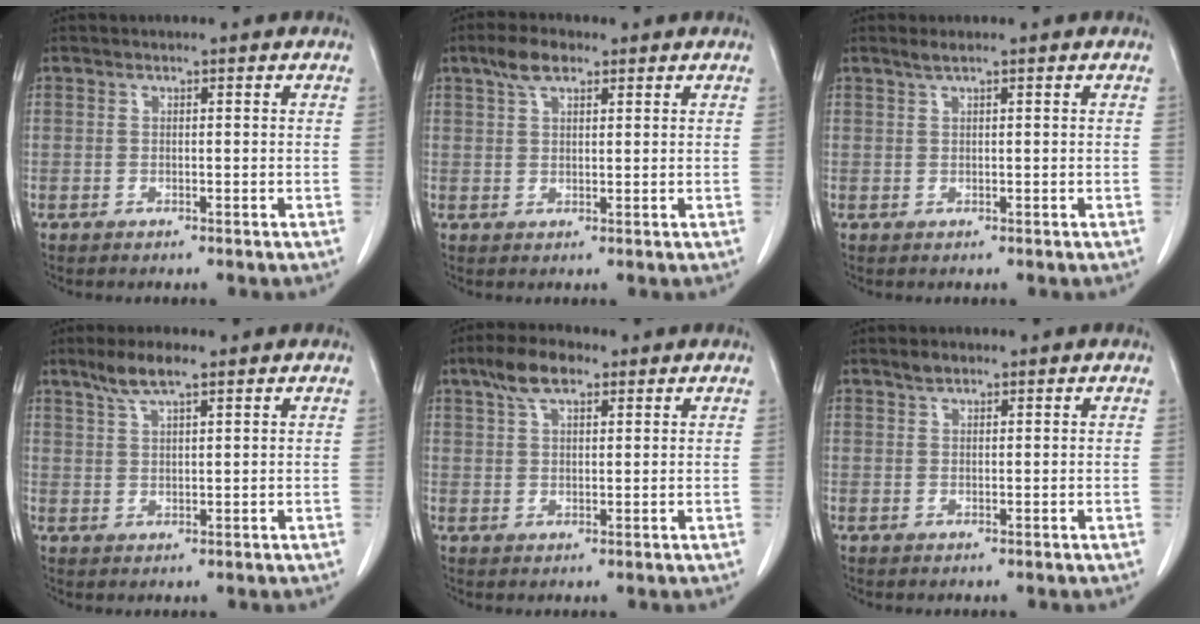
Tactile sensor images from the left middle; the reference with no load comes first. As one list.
[{"total": 4.2, "force": [2.7, 1.6, 2.7], "torque": [-0.060, 0.012, 0.053]}, {"total": 1.1, "force": [0.8, -0.1, 0.7], "torque": [-0.020, 0.005, 0.020]}, {"total": 4.6, "force": [3.3, 0.6, 3.2], "torque": [-0.070, 0.008, 0.067]}, {"total": 5.9, "force": [3.7, 2.2, 4.0], "torque": [-0.083, 0.017, 0.068]}, {"total": 1.5, "force": [1.2, 0.6, 0.6], "torque": [-0.015, 0.003, 0.022]}]